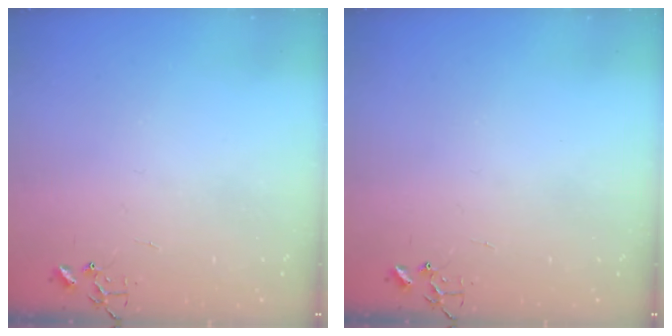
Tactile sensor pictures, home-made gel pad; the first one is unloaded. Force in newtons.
{"total": 0.0}